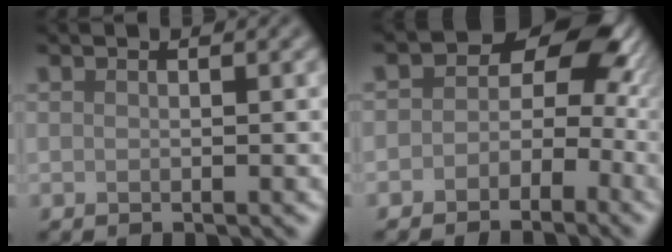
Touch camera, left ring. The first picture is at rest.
{"total": 5.1, "force": [-1.3, 3.9, 3.0], "torque": [-0.022, 0.009, -0.040]}